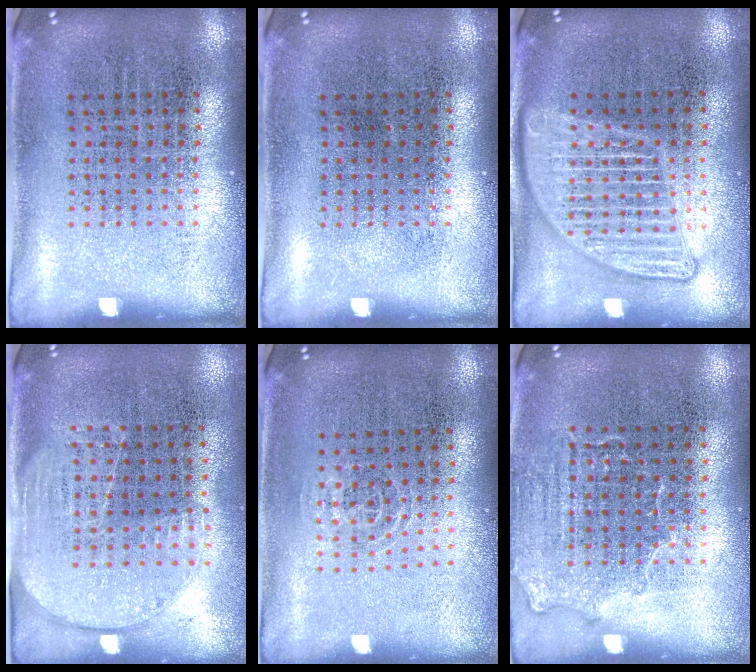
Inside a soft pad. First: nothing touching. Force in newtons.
{"total": 0.0}
{"total": 3.0, "press": 2.9, "slide": 0.3}
{"total": 1.7, "press": 1.4, "slide": 0.8}
{"total": 1.0, "press": 0.5, "slide": 0.8}
{"total": 1.4, "press": 1.2, "slide": 0.7}